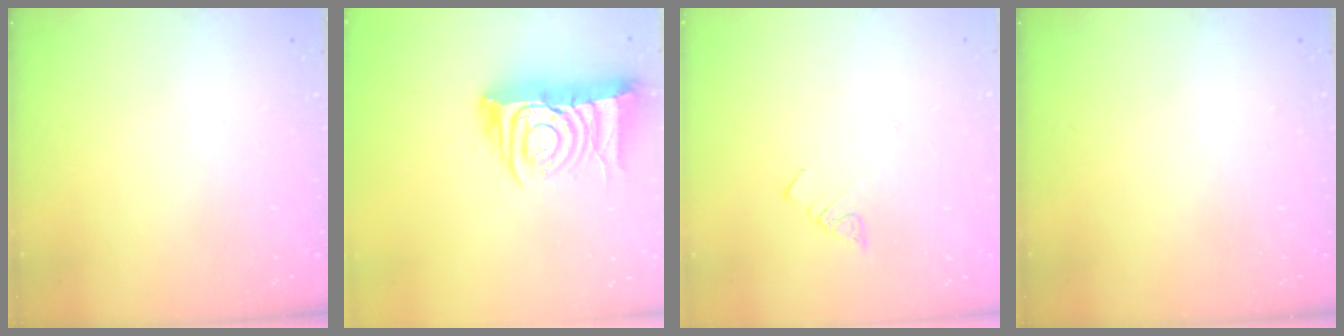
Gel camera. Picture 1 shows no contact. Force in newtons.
{"total": 13.5, "press": 13.4, "slide": 1.5}
{"total": 1.9, "press": 1.9, "slide": 0.1}
{"total": 0.0}